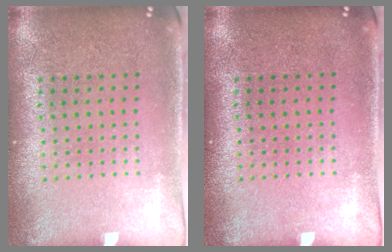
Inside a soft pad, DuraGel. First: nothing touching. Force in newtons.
{"total": 0.0}